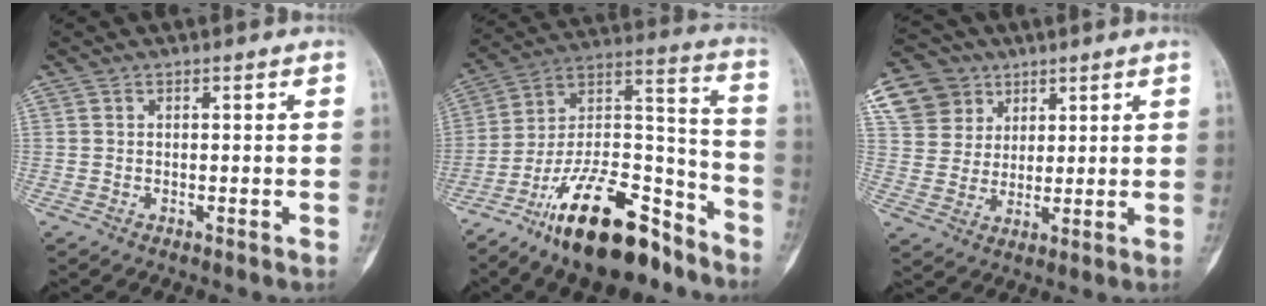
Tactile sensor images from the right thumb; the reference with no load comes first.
{"total": 23.9, "force": [-16.2, 9.4, 14.8], "torque": [-0.234, 0.102, -0.279]}
{"total": 12.8, "force": [6.0, 10.9, 3.3], "torque": [-0.040, 0.000, 0.119]}